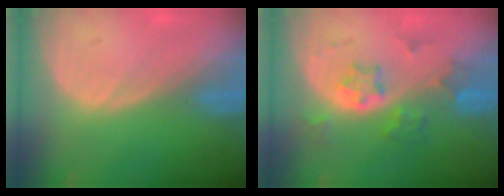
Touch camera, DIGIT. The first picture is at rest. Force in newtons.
{"total": 5.8, "press": 5.3, "slide": 2.4}